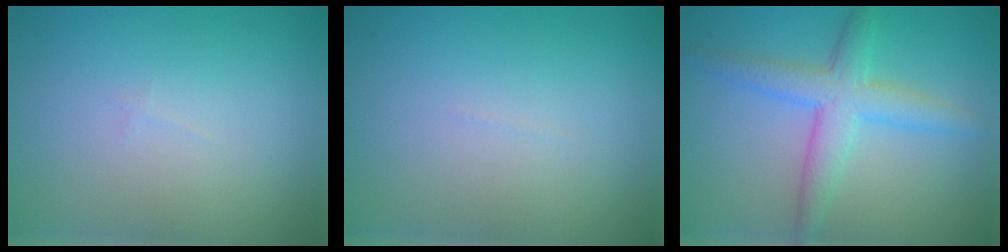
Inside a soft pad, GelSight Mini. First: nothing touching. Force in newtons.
{"total": 0.0}
{"total": 4.4, "press": 4.4, "slide": 0.2}